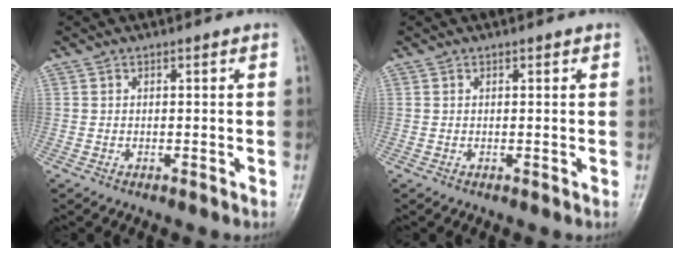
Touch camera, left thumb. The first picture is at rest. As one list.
[{"total": 0.5, "force": [0.3, 0.2, 0.3], "torque": [-0.005, -0.001, 0.003]}]